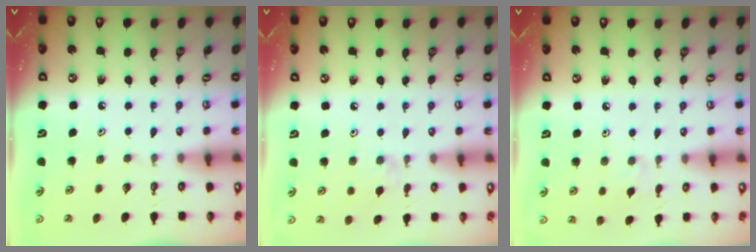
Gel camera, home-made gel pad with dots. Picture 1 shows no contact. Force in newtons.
{"total": 3.0, "press": 2.9, "slide": 0.5}
{"total": 2.9, "press": 2.9, "slide": 0.6}